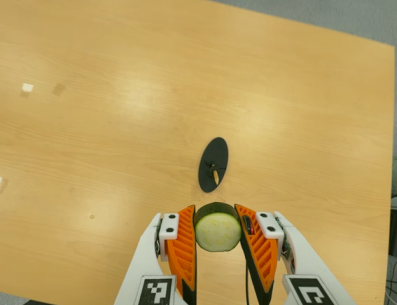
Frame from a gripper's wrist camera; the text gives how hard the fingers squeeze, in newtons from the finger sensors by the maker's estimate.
{"total": 12.2, "left": 11.5, "right": 12.9}